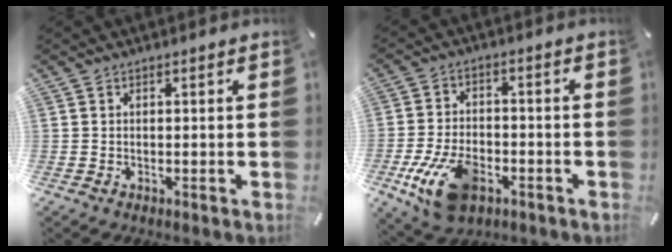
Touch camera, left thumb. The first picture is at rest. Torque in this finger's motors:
{"motor_torque": [1.25, 1.84, 0.32, -0.01, 0.27]}